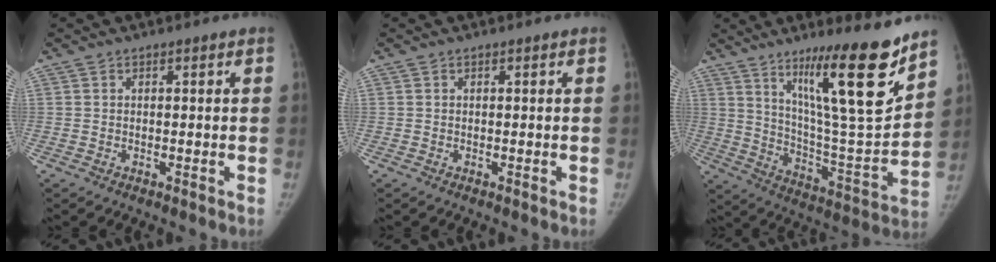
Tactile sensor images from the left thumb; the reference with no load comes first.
{"total": 0.0}
{"total": 22.1, "force": [13.7, 3.3, 17.0], "torque": [-0.239, -0.083, 0.231]}